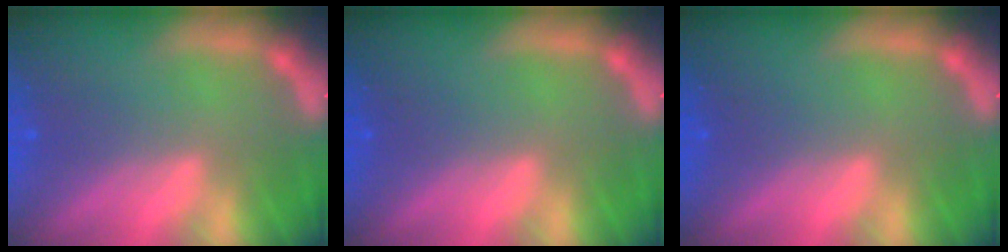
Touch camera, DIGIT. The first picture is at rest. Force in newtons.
{"total": 0.0}
{"total": 0.0}